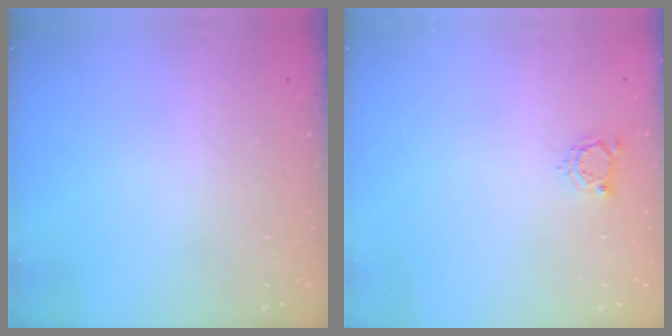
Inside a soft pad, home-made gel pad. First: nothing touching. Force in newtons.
{"total": 4.0, "press": 4.0, "slide": 0.5}